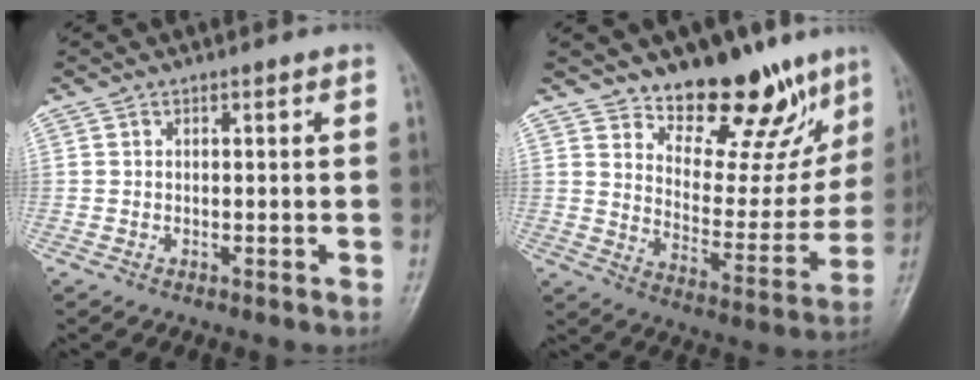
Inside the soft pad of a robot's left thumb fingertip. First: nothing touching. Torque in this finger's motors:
{"motor_torque": [0.52, 0.64, 1.27, -1.12, 0.01]}